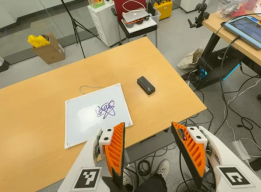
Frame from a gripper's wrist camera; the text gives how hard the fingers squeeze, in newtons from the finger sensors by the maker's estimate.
{"total": 0.0}